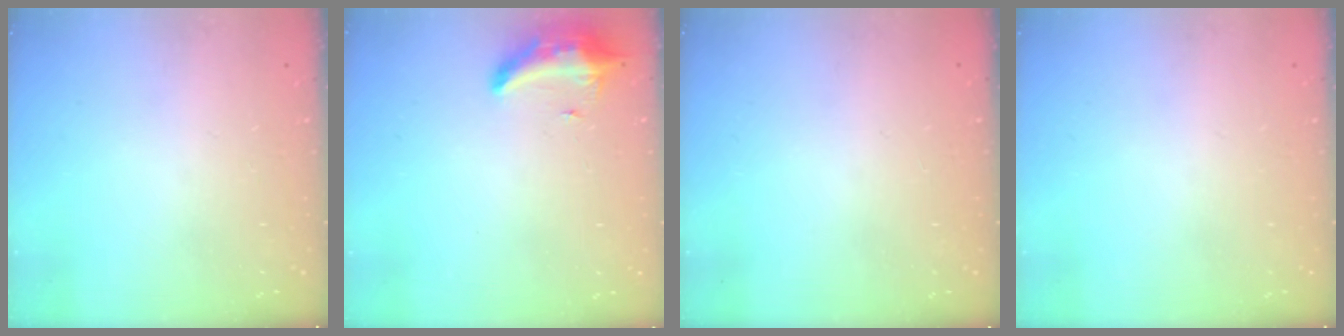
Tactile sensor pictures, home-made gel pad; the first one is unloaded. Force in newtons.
{"total": 8.5, "press": 8.4, "slide": 1.4}
{"total": 0.0}
{"total": 0.0}